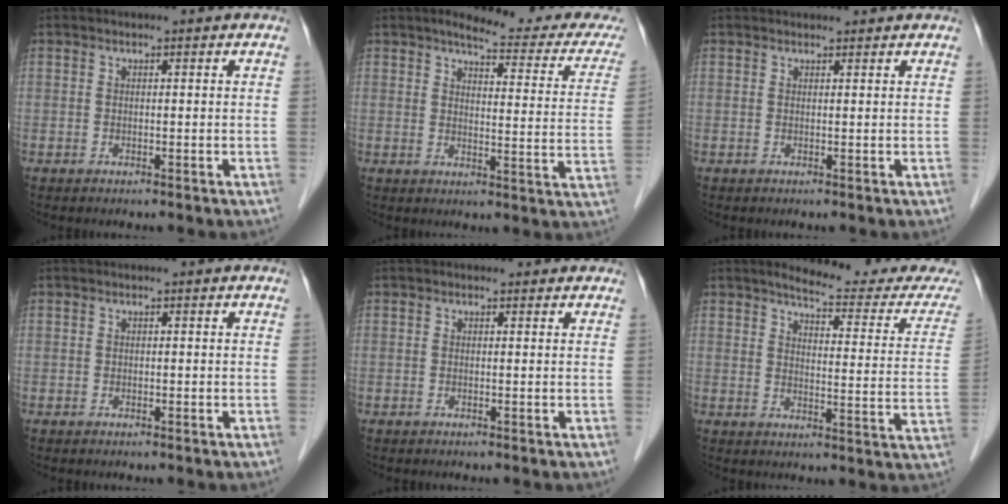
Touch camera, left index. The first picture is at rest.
{"total": 15.4, "force": [14.0, 2.3, 6.0], "torque": [-0.057, -0.039, 0.143]}
{"total": 1.4, "force": [1.4, 0.3, 0.1], "torque": [-0.008, 0.018, 0.023]}
{"total": 0.0}
{"total": 0.8, "force": [0.6, 0.6, 0.1], "torque": [-0.003, 0.003, 0.000]}
{"total": 15.2, "force": [14.5, 1.0, 4.6], "torque": [-0.049, -0.065, 0.159]}